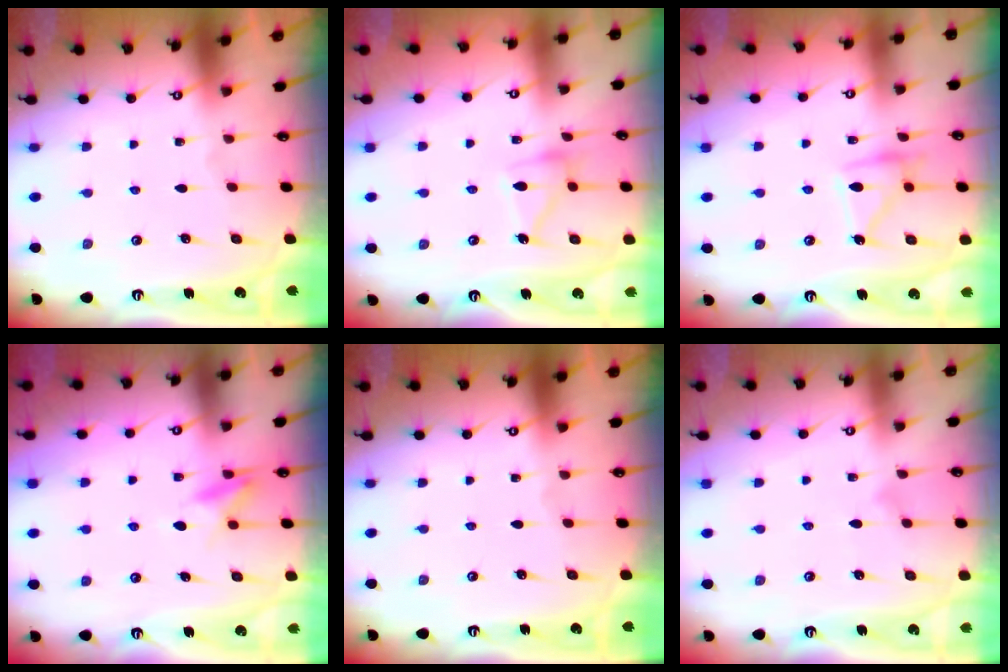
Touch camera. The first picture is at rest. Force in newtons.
{"total": 12.3, "press": 12.3, "slide": 0.7}
{"total": 13.1, "press": 13.1, "slide": 0.8}
{"total": 9.2, "press": 9.1, "slide": 1.2}
{"total": 0.0}
{"total": 5.8, "press": 5.8, "slide": 0.3}